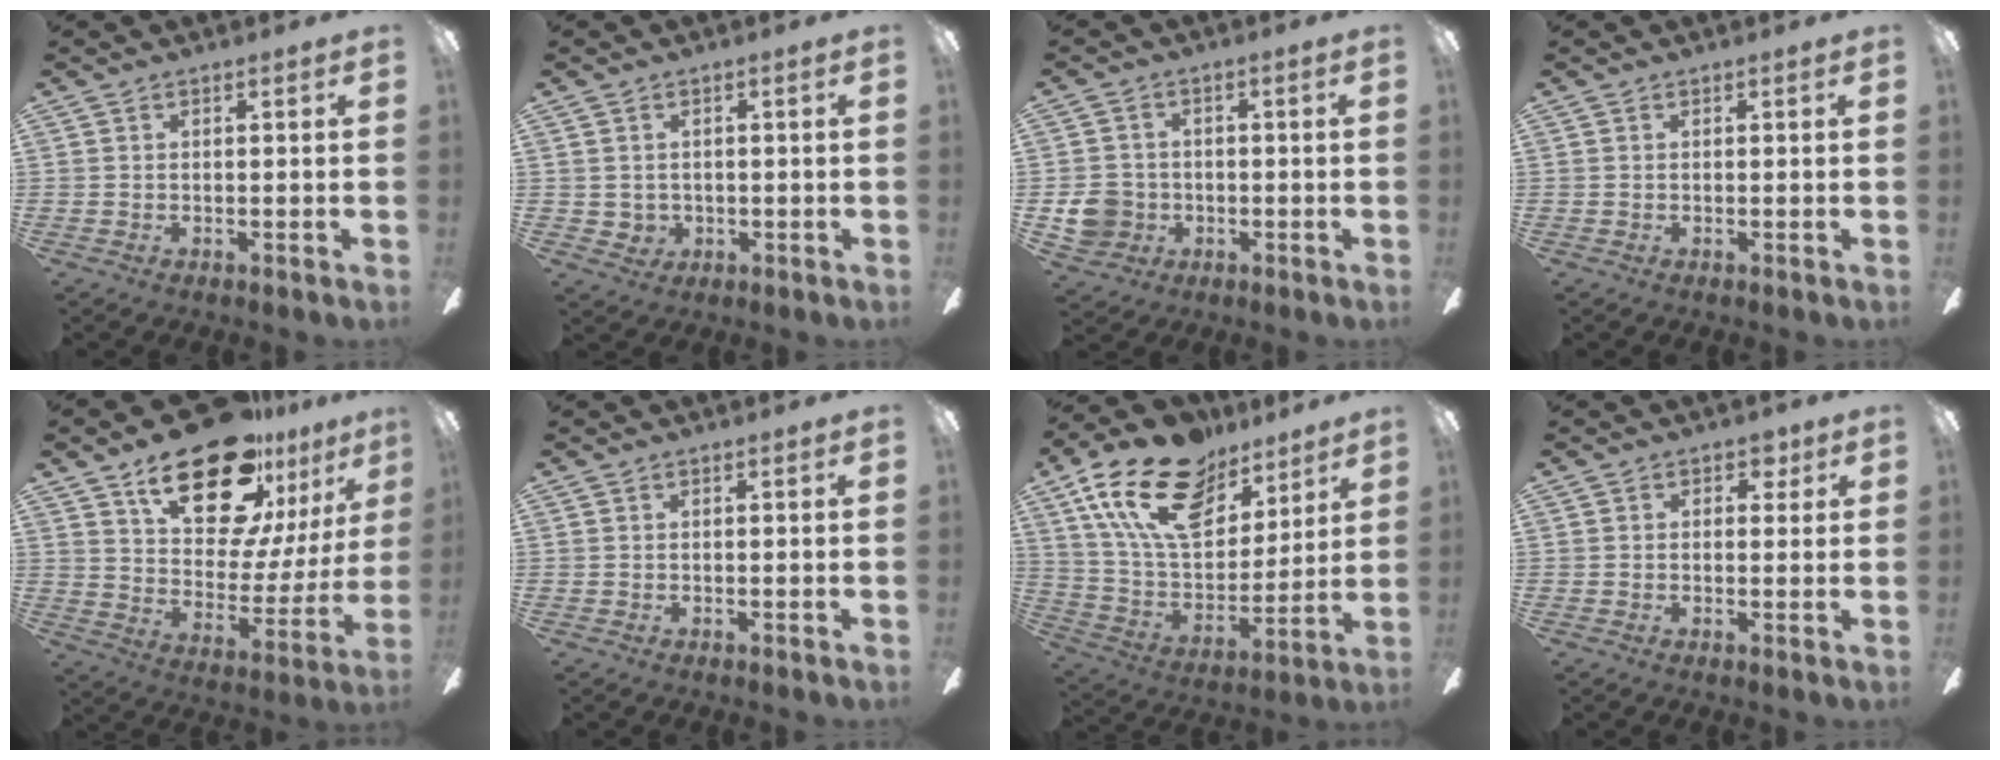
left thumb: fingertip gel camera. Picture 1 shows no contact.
{"total": 2.5, "force": [0.8, 2.4, 0.5], "torque": [-0.015, 0.000, 0.016]}
{"total": 7.5, "force": [-1.1, 7.0, 2.6], "torque": [-0.056, 0.015, -0.016]}
{"total": 0.0}
{"total": 24.6, "force": [16.5, 11.4, 14.2], "torque": [-0.221, -0.106, 0.288]}
{"total": 0.0}
{"total": 22.1, "force": [12.9, 12.1, 13.3], "torque": [-0.255, -0.051, 0.233]}
{"total": 3.0, "force": [1.1, 2.3, 1.6], "torque": [-0.007, 0.001, 0.014]}